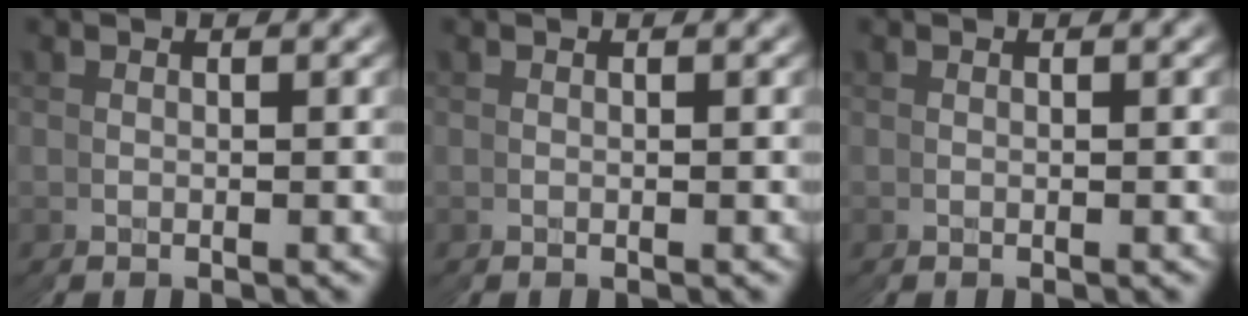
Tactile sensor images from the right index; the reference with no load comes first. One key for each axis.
{"total": 0.0}
{"total": 0.0}